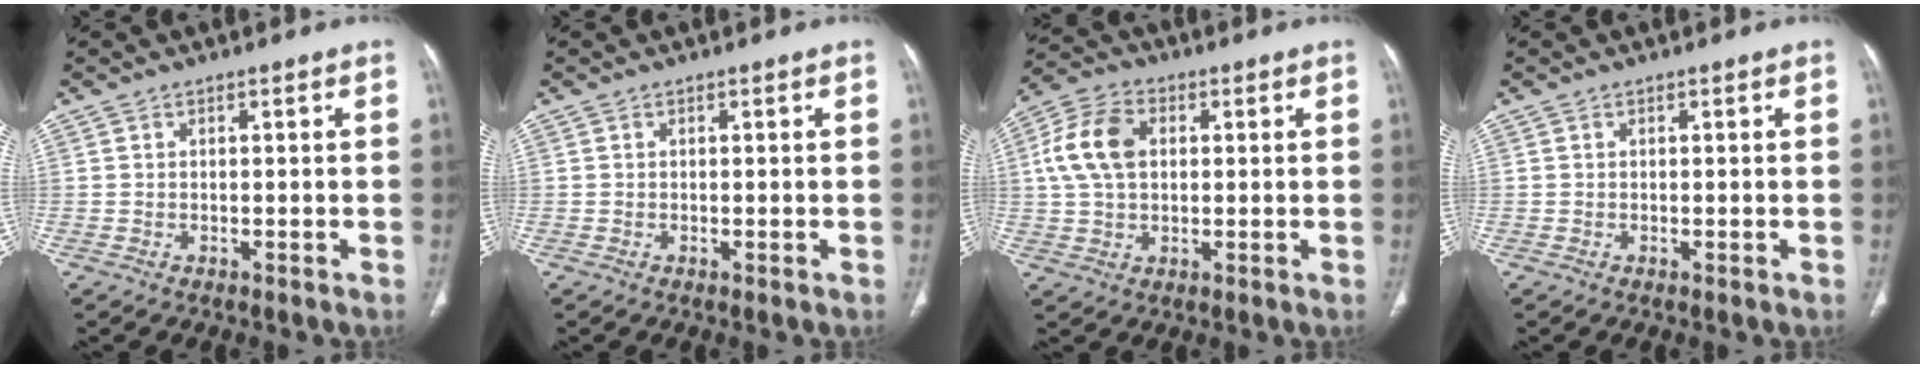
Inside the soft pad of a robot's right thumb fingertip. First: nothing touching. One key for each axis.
{"total": 0.0}
{"total": 10.7, "fx": 1.9, "fy": 7.2, "fz": 7.7, "tx": -0.151, "ty": 0.017, "tz": 0.032}
{"total": 0.0}